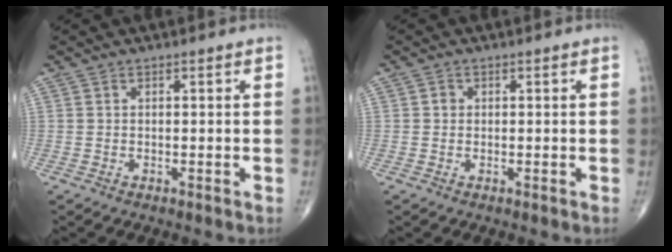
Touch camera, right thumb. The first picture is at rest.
{"total": 1.0, "force": [0.1, 0.9, 0.3], "torque": [-0.001, 0.002, 0.000]}